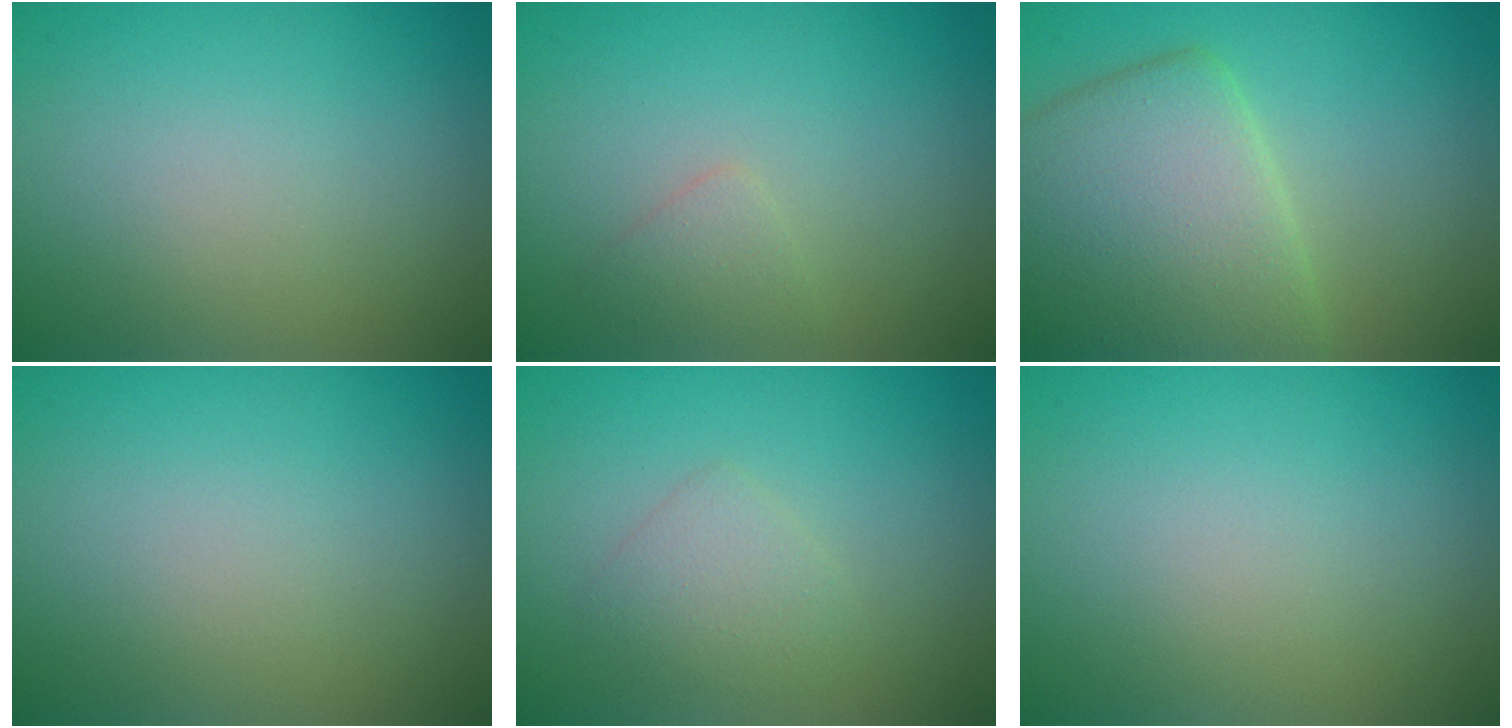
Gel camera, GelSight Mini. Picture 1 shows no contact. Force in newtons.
{"total": 1.2, "press": 1.2, "slide": 0.0}
{"total": 7.8, "press": 7.8, "slide": 0.4}
{"total": 0.0}
{"total": 1.8, "press": 1.8, "slide": 0.1}
{"total": 0.0}